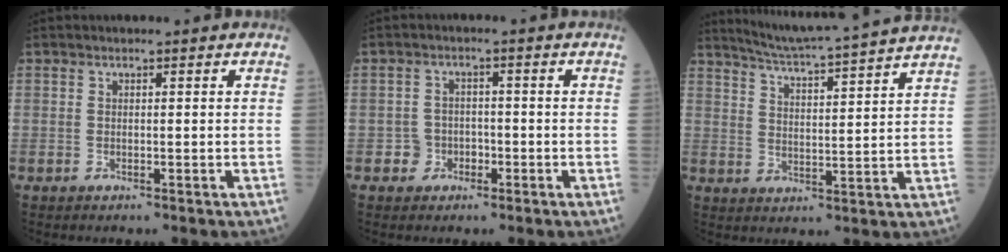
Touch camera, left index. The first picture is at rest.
{"total": 2.8, "force": [-1.4, 2.4, 0.2], "torque": [0.003, 0.011, -0.027]}
{"total": 17.1, "force": [15.9, -1.5, 6.1], "torque": [-0.112, -0.024, 0.214]}